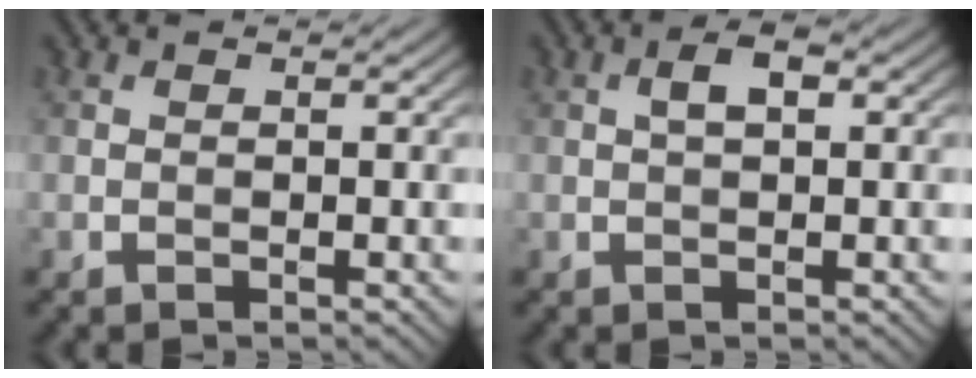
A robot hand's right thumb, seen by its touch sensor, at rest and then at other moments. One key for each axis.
{"total": 2.5, "fx": 0.6, "fy": 1.1, "fz": 2.2, "tx": -0.039, "ty": 0.007, "tz": 0.007}